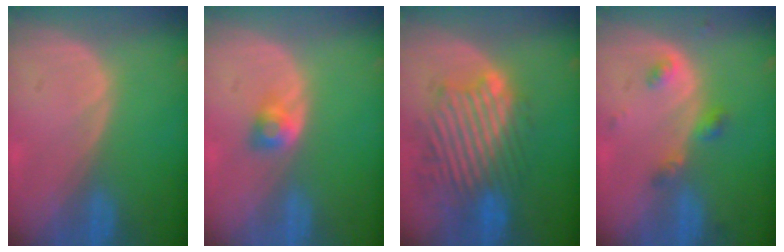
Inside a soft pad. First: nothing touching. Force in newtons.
{"total": 2.7, "press": 2.4, "slide": 1.1}
{"total": 11.1, "press": 10.3, "slide": 4.0}
{"total": 3.4, "press": 3.4, "slide": 0.7}